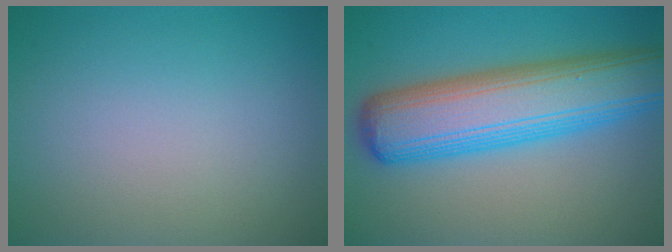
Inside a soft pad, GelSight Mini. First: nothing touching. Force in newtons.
{"total": 10.4, "press": 10.4, "slide": 0.2}